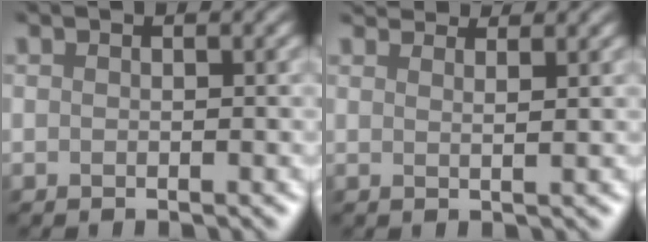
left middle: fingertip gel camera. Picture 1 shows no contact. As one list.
[{"total": 5.1, "force": [4.1, 1.8, 2.4], "torque": [-0.024, 0.029, 0.029]}]